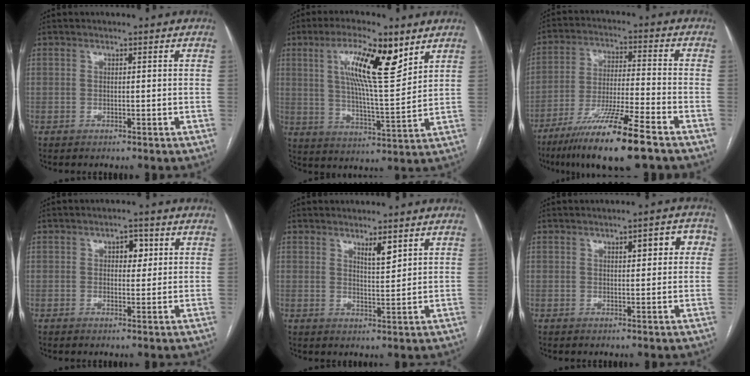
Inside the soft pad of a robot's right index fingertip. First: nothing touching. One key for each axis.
{"total": 12.9, "fx": 6.2, "fy": 2.2, "fz": 11.1, "tx": -0.197, "ty": 0.006, "tz": 0.108}
{"total": 14.0, "fx": -9.4, "fy": -0.1, "fz": 10.4, "tx": -0.201, "ty": -0.039, "tz": -0.169}
{"total": 3.2, "fx": 1.0, "fy": 1.8, "fz": 2.4, "tx": -0.031, "ty": 0.010, "tz": 0.013}
{"total": 3.2, "fx": 2.1, "fy": 0.5, "fz": 2.4, "tx": -0.042, "ty": -0.005, "tz": 0.038}
{"total": 4.5, "fx": 1.4, "fy": 1.4, "fz": 4.1, "tx": -0.050, "ty": 0.017, "tz": 0.016}